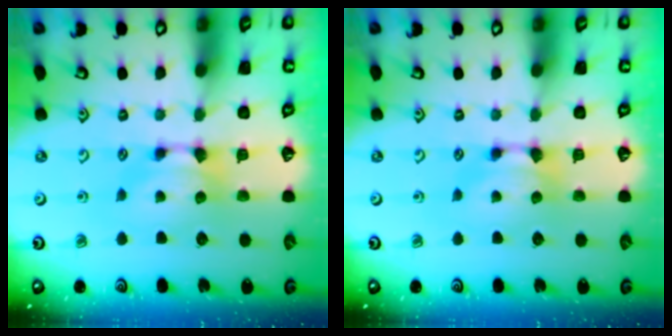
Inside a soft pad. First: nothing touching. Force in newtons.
{"total": 0.0}